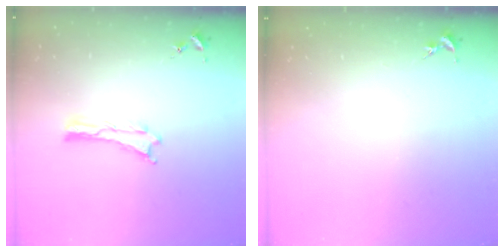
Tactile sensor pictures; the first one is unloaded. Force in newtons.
{"total": 0.0}